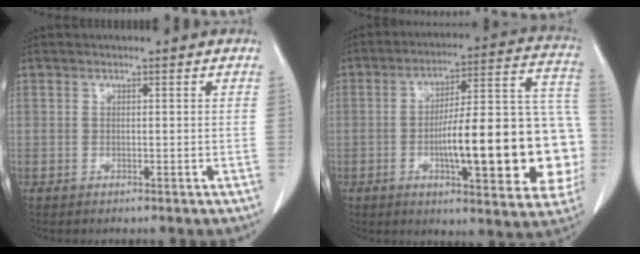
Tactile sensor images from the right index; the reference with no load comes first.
{"total": 24.1, "force": [-4.6, 5.1, 23.0], "torque": [-0.247, 0.035, -0.056]}